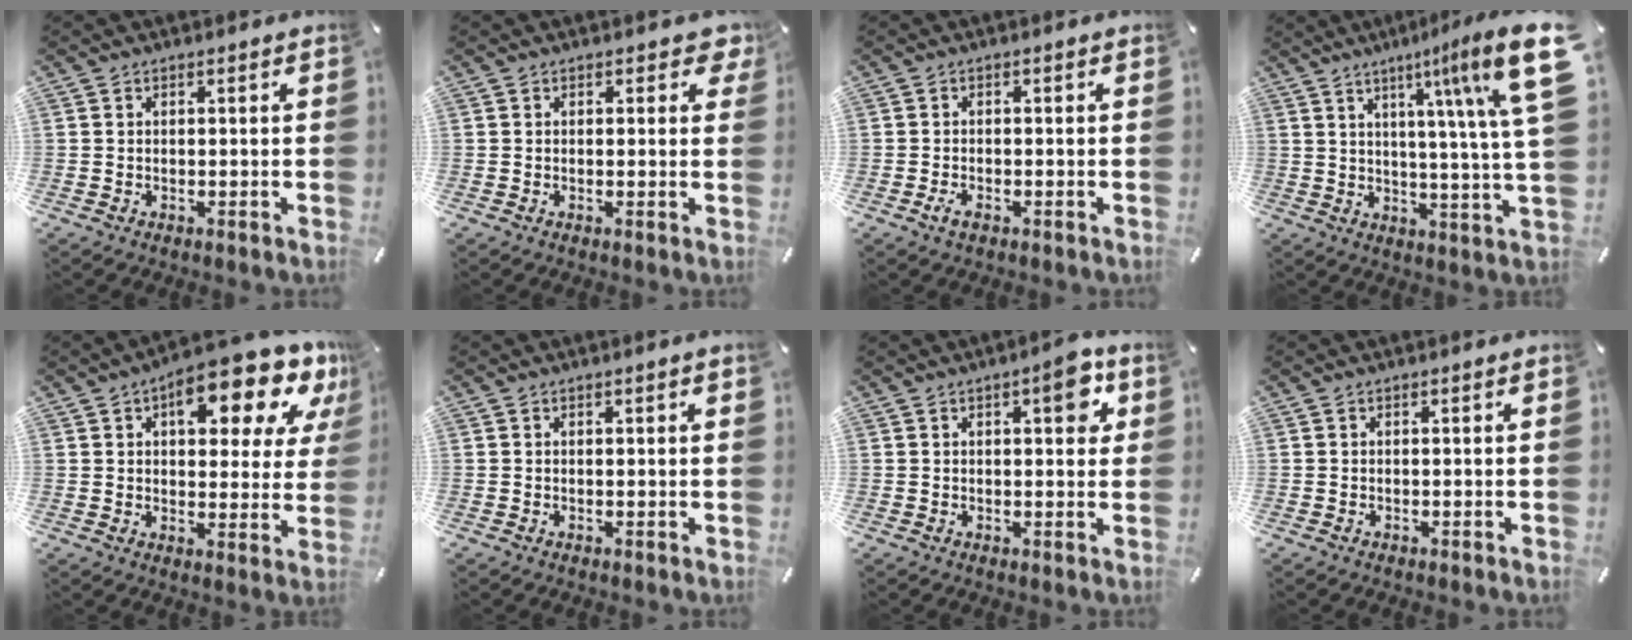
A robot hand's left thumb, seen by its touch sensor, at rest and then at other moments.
{"total": 2.6, "force": [1.1, 1.4, 1.8], "torque": [-0.016, -0.004, 0.014]}
{"total": 1.9, "force": [-1.1, 0.9, 1.3], "torque": [-0.029, 0.002, -0.022]}
{"total": 19.1, "force": [7.3, 2.0, 17.6], "torque": [-0.260, -0.043, 0.097]}
{"total": 18.8, "force": [10.5, 8.3, 13.2], "torque": [-0.169, -0.060, 0.166]}
{"total": 0.6, "force": [0.2, -0.1, 0.6], "torque": [-0.009, -0.001, 0.004]}
{"total": 7.0, "force": [2.6, 2.9, 5.9], "torque": [-0.061, -0.013, 0.032]}
{"total": 0.0}